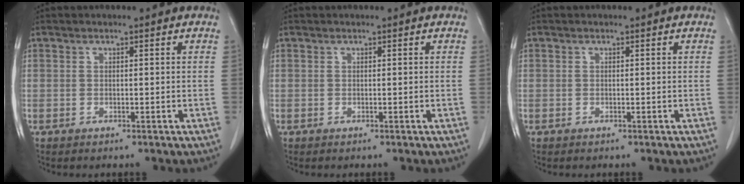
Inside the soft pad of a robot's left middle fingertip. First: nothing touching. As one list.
[{"total": 0.0}, {"total": 0.0}]